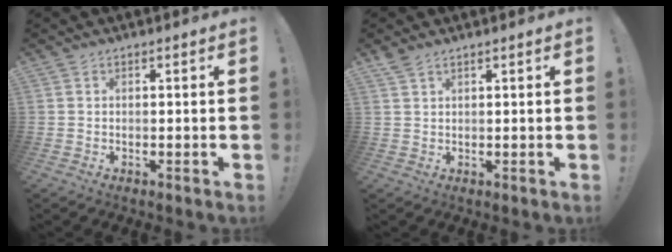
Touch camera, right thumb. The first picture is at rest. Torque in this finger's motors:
{"motor_torque": [-0.24, -0.25, 0.20, 0.18, 0.12]}